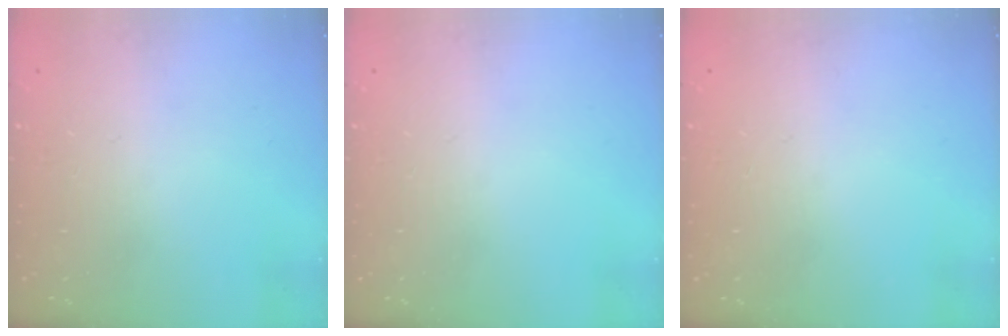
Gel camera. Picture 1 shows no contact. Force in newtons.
{"total": 0.0}
{"total": 0.0}